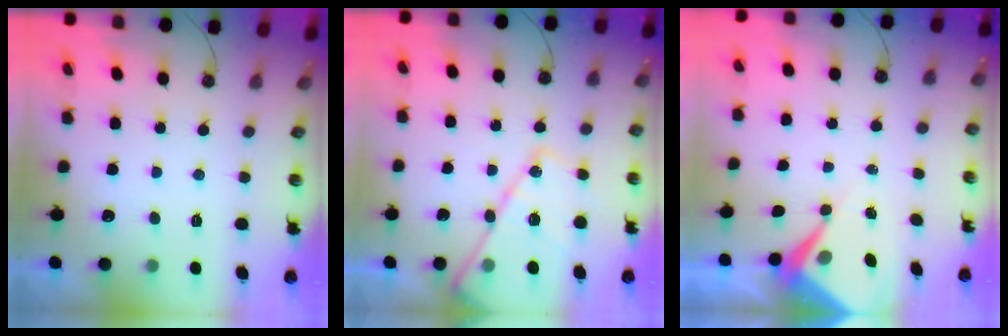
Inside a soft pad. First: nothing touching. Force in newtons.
{"total": 17.3, "press": 17.3, "slide": 1.2}
{"total": 7.1, "press": 7.1, "slide": 0.8}